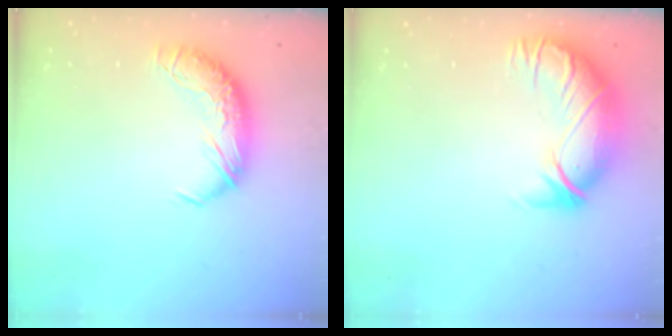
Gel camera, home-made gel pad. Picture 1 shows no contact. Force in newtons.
{"total": 3.0, "press": 0.3, "slide": 3.0}